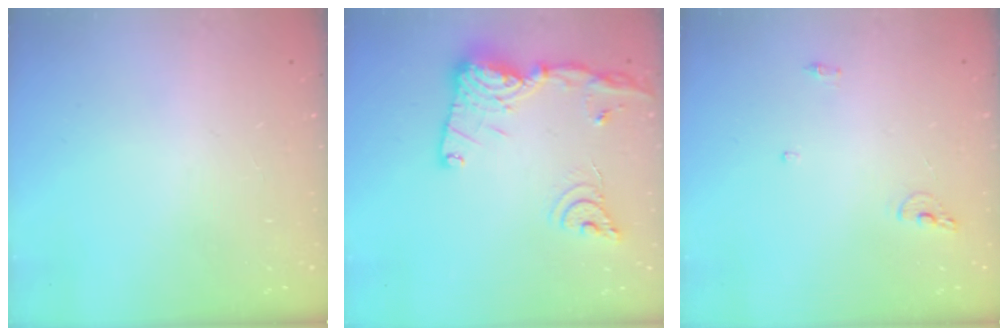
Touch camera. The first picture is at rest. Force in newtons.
{"total": 18.5, "press": 18.4, "slide": 1.7}
{"total": 6.6, "press": 6.6, "slide": 0.7}